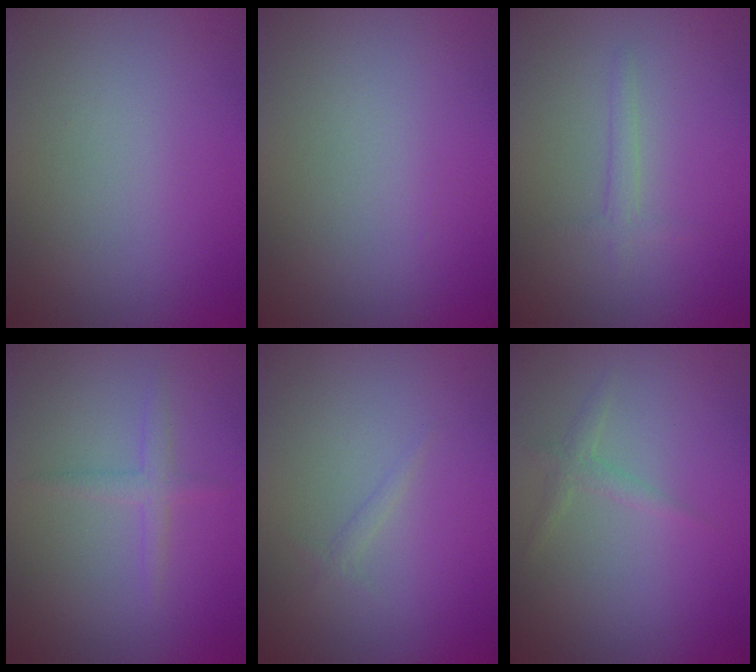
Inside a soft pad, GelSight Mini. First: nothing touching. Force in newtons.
{"total": 0.0}
{"total": 1.1, "press": 1.1, "slide": 0.1}
{"total": 1.5, "press": 1.5, "slide": 0.0}
{"total": 0.7, "press": 0.7, "slide": 0.1}
{"total": 1.3, "press": 1.3, "slide": 0.0}